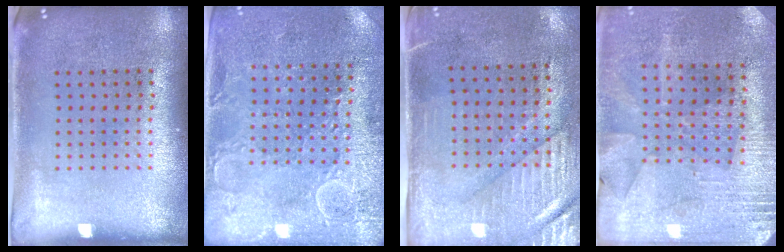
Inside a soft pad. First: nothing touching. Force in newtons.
{"total": 2.8, "press": 2.7, "slide": 0.7}
{"total": 3.0, "press": 2.6, "slide": 1.5}
{"total": 2.9, "press": 2.8, "slide": 0.8}